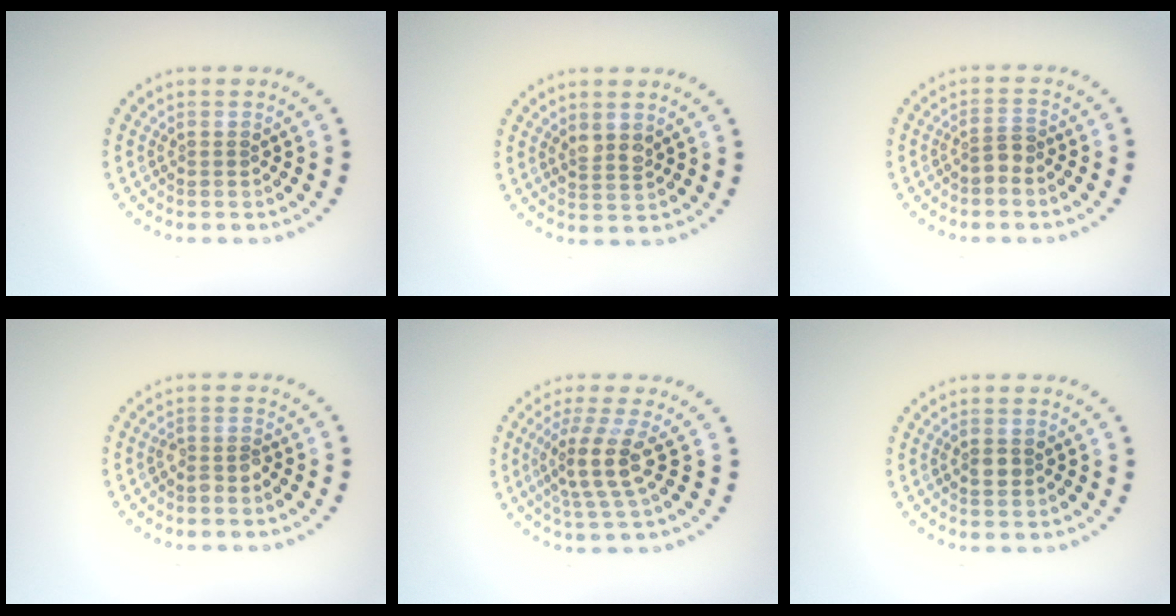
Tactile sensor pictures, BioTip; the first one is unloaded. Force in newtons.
{"total": 1.7, "press": 1.5, "slide": 0.7}
{"total": 1.4, "press": 1.1, "slide": 0.9}
{"total": 1.5, "press": 1.3, "slide": 0.9}
{"total": 3.8, "press": 2.9, "slide": 2.4}
{"total": 1.2, "press": 1.2, "slide": 0.1}